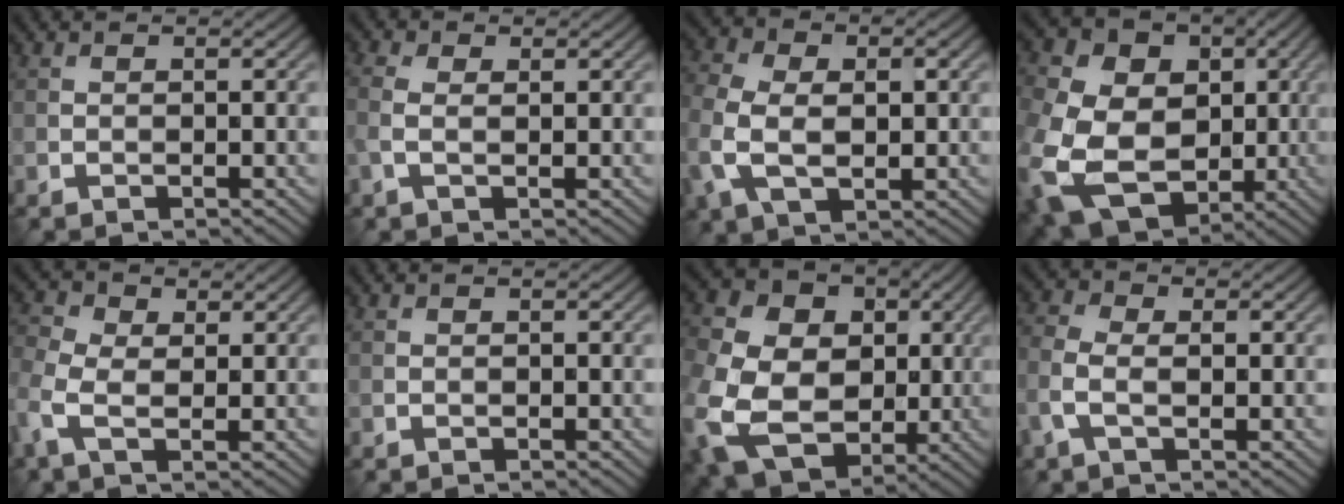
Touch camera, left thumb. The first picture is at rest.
{"total": 2.4, "force": [0.2, 1.2, 2.1], "torque": [-0.059, 0.005, 0.000]}
{"total": 9.4, "force": [-0.8, 6.3, 6.9], "torque": [-0.182, -0.009, -0.009]}
{"total": 17.9, "force": [-3.9, 14.1, 10.3], "torque": [-0.269, -0.039, -0.052]}
{"total": 5.6, "force": [-0.4, 3.6, 4.2], "torque": [-0.113, 0.012, -0.020]}
{"total": 0.0}
{"total": 16.1, "force": [-2.7, 12.7, 9.6], "torque": [-0.262, -0.028, -0.032]}
{"total": 4.7, "force": [-0.9, 2.8, 3.7], "torque": [-0.101, 0.003, -0.025]}